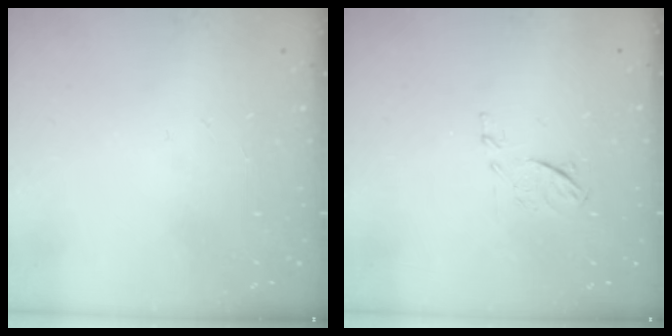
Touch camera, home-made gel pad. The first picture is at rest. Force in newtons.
{"total": 4.8, "press": 4.7, "slide": 0.9}